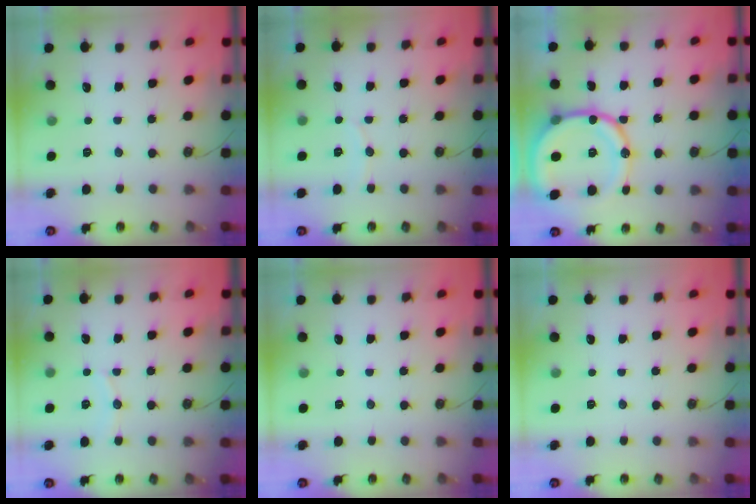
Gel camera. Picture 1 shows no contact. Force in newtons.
{"total": 3.8, "press": 3.7, "slide": 0.5}
{"total": 20.6, "press": 20.2, "slide": 3.9}
{"total": 5.5, "press": 5.5, "slide": 0.1}
{"total": 0.0}
{"total": 0.0}